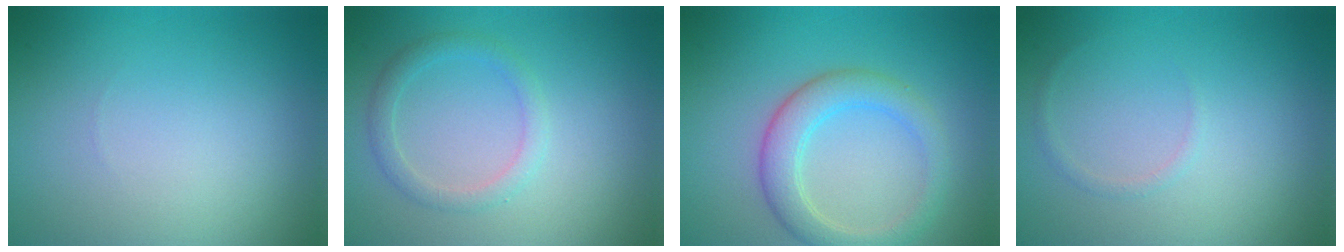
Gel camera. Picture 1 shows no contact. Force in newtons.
{"total": 1.9, "press": 1.9, "slide": 0.0}
{"total": 4.0, "press": 4.0, "slide": 0.2}
{"total": 0.6, "press": 0.6, "slide": 0.1}